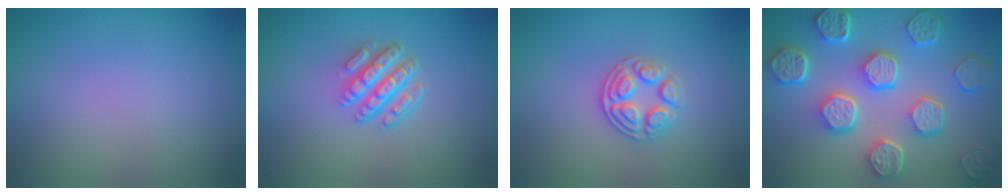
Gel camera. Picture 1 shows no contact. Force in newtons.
{"total": 4.6, "press": 3.2, "slide": 3.3}
{"total": 2.9, "press": 2.7, "slide": 1.0}
{"total": 8.3, "press": 6.4, "slide": 5.3}